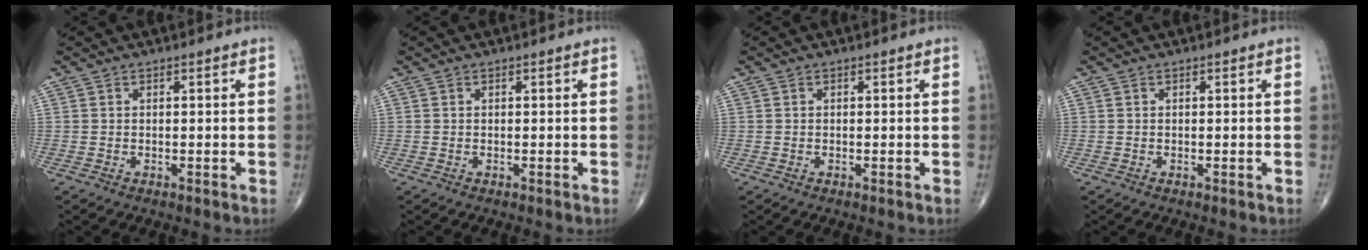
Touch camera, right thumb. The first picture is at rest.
{"total": 0.0}
{"total": 0.0}
{"total": 0.0}